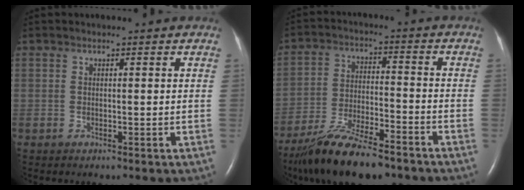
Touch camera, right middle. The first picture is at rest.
{"total": 14.2, "force": [-11.2, 3.0, 8.2], "torque": [-0.158, -0.020, -0.196]}